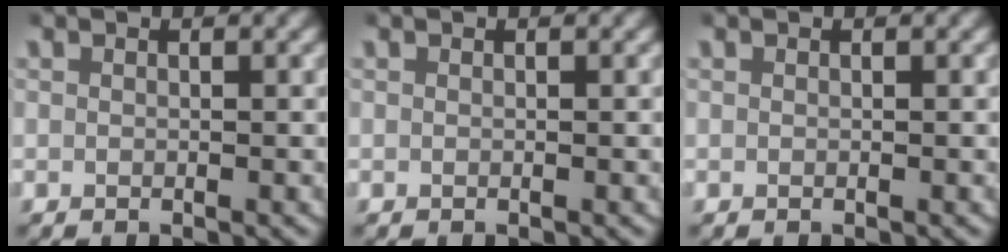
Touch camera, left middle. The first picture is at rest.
{"total": 0.0}
{"total": 0.0}